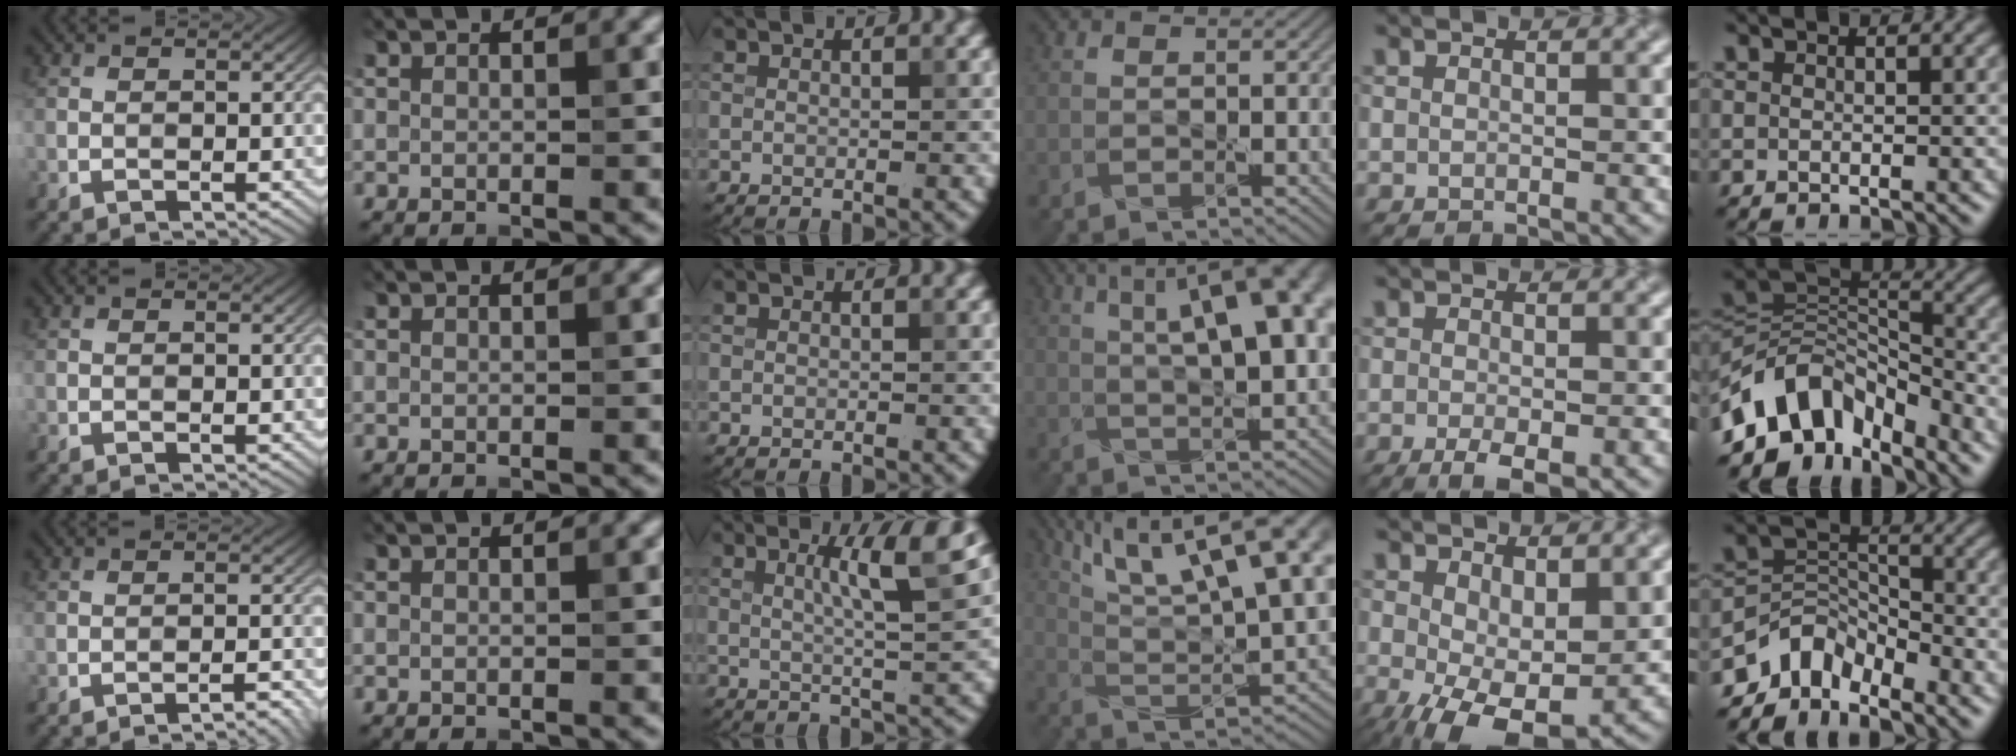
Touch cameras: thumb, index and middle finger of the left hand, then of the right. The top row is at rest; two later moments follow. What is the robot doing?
{"motion": "pour", "object": "sugar"}